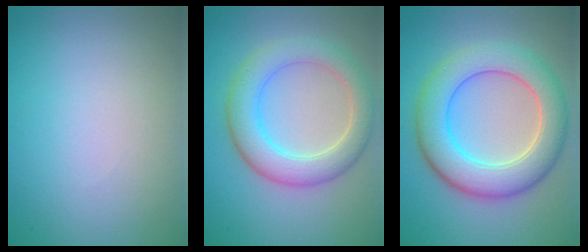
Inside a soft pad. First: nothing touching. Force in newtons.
{"total": 5.6, "press": 5.6, "slide": 0.7}
{"total": 7.8, "press": 7.8, "slide": 0.3}